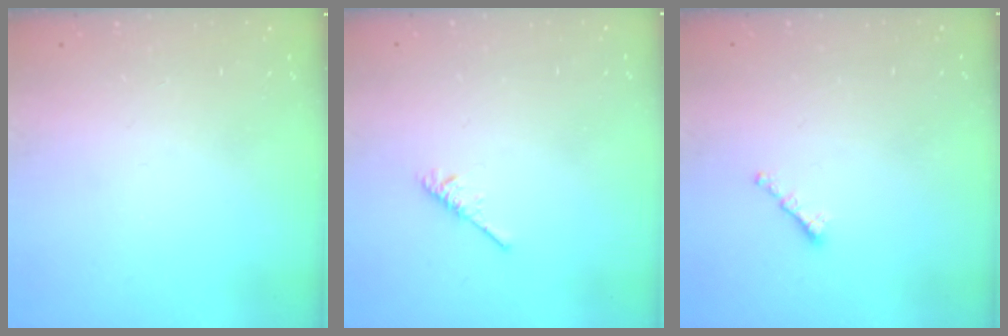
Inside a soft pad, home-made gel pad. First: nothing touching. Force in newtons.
{"total": 1.9, "press": 1.9, "slide": 0.4}
{"total": 0.8, "press": 0.7, "slide": 0.4}